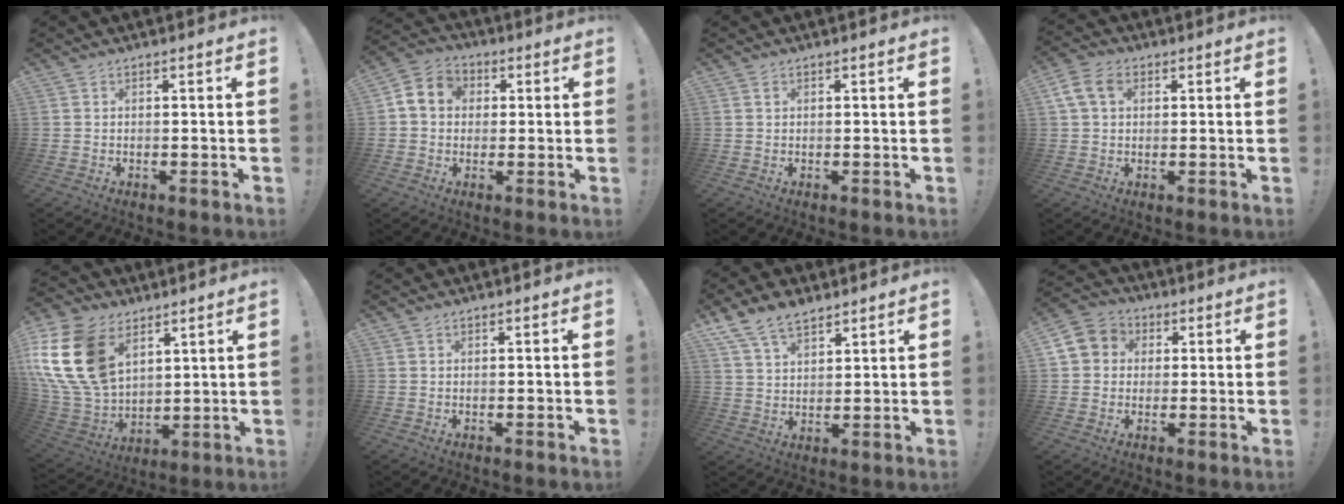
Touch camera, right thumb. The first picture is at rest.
{"total": 8.3, "force": [1.1, 7.4, 3.7], "torque": [-0.043, 0.010, 0.025]}
{"total": 0.8, "force": [0.3, 0.6, 0.3], "torque": [-0.001, 0.001, 0.003]}
{"total": 8.6, "force": [2.8, 6.0, 5.5], "torque": [-0.105, 0.004, 0.055]}
{"total": 23.9, "force": [8.7, 16.8, 14.5], "torque": [-0.301, -0.041, 0.179]}
{"total": 0.0}
{"total": 9.3, "force": [6.8, 4.6, 4.3], "torque": [-0.079, -0.031, 0.132]}
{"total": 7.5, "force": [0.9, 7.1, 2.3], "torque": [-0.035, 0.008, 0.019]}